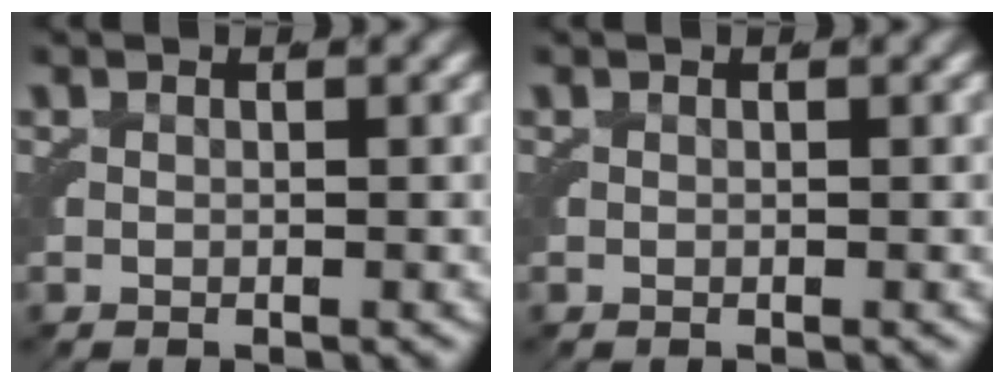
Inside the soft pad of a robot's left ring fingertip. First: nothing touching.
{"total": 0.0}